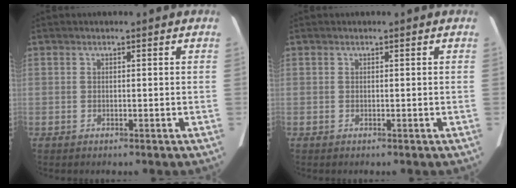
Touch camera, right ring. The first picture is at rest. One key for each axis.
{"total": 0.0}